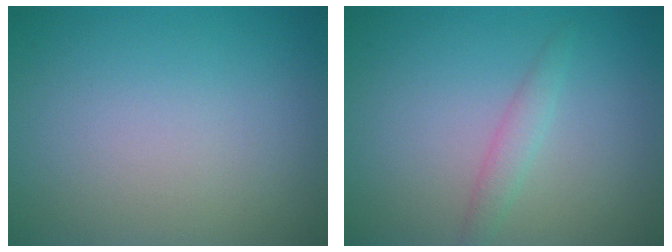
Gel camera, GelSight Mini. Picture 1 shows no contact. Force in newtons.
{"total": 1.4, "press": 1.4, "slide": 0.1}